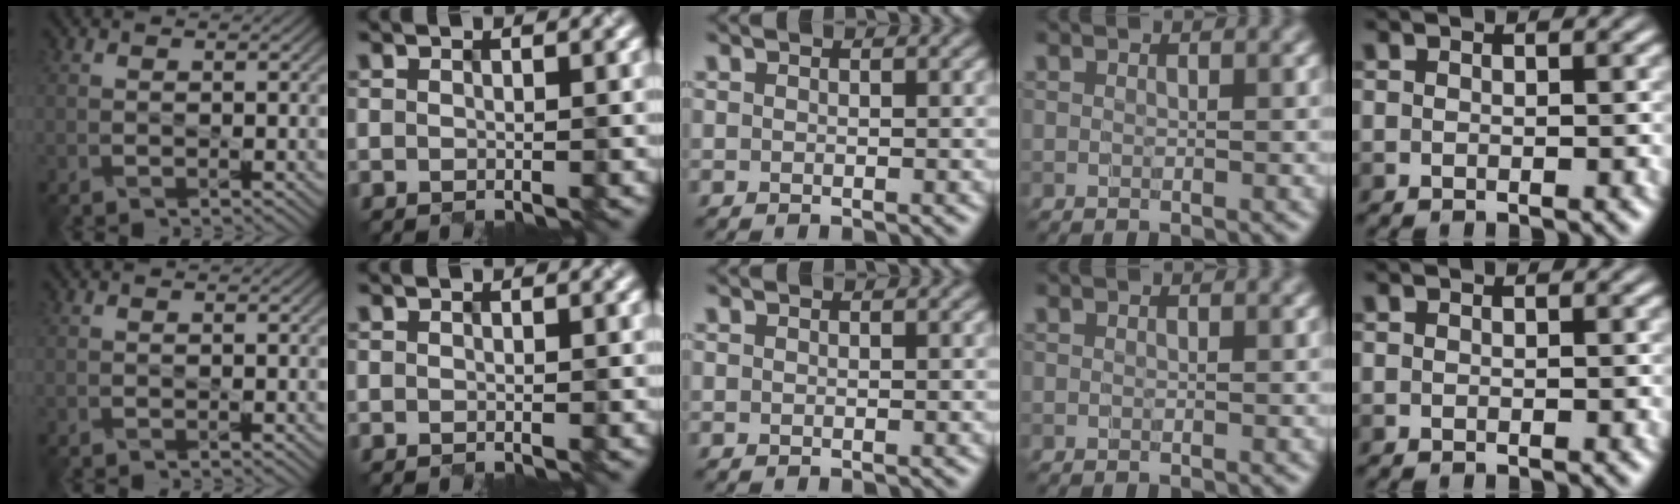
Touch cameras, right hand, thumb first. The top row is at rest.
{}